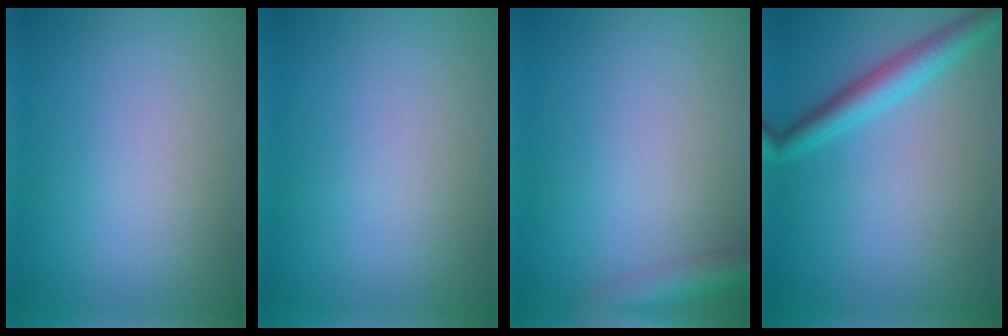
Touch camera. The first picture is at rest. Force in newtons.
{"total": 0.0}
{"total": 3.3, "press": 3.3, "slide": 0.2}
{"total": 3.2, "press": 3.2, "slide": 0.1}